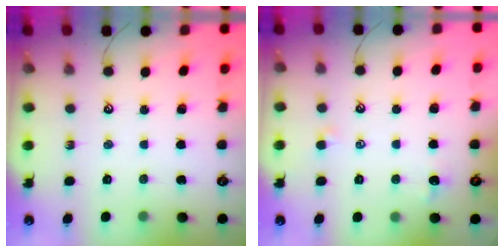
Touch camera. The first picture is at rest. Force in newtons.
{"total": 1.1, "press": 1.0, "slide": 0.5}